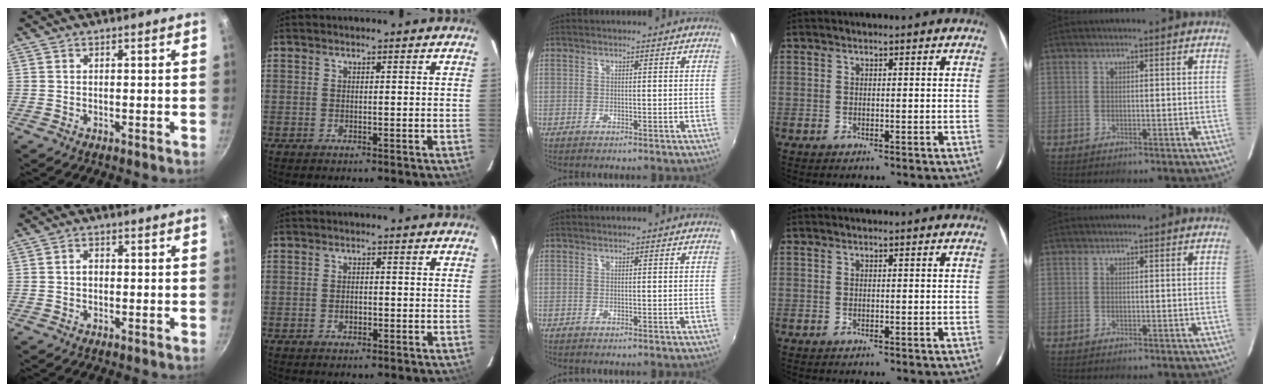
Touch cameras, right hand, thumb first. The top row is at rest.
{"thumb": {"total": 2.0, "force": [0.0, 1.5, 1.3], "torque": [-0.016, 0.009, -0.001]}, "index": {"total": 1.5, "force": [-0.7, 1.0, 0.9], "torque": [-0.018, 0.002, -0.011]}}